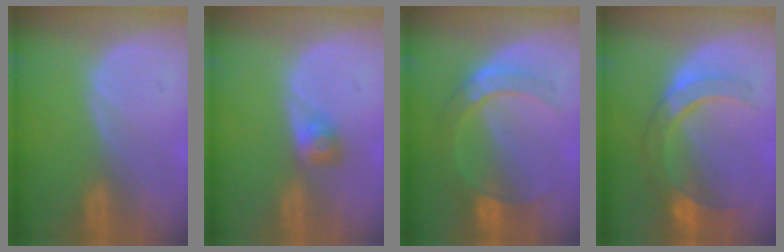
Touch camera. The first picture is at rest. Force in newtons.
{"total": 2.5, "press": 2.4, "slide": 0.7}
{"total": 7.2, "press": 6.5, "slide": 3.1}
{"total": 9.0, "press": 7.7, "slide": 4.5}